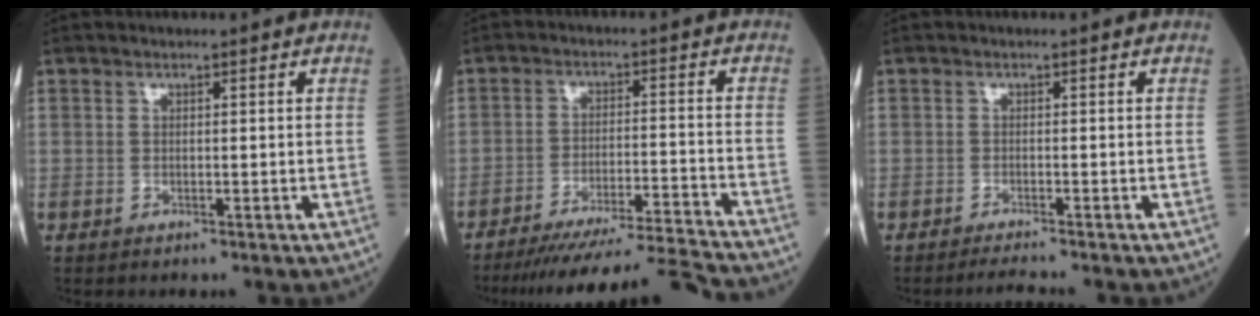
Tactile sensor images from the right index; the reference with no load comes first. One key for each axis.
{"total": 14.6, "fx": -13.9, "fy": -2.1, "fz": 4.0, "tx": -0.056, "ty": -0.009, "tz": -0.211}
{"total": 2.5, "fx": -2.3, "fy": -0.5, "fz": 0.8, "tx": -0.018, "ty": -0.010, "tz": -0.040}